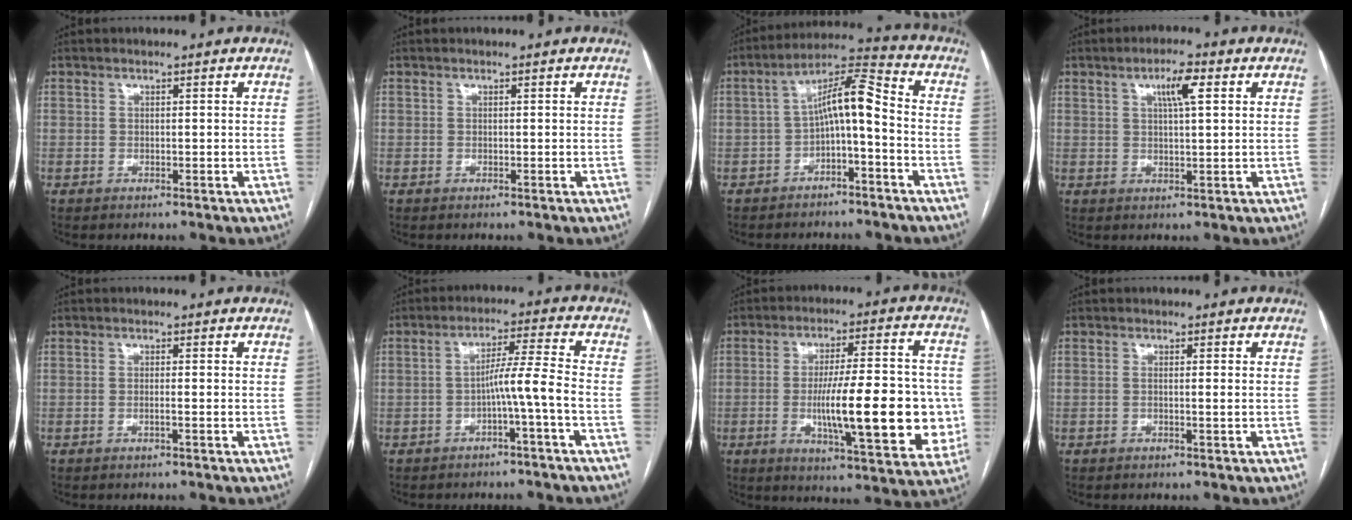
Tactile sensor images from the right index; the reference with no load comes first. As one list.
[{"total": 0.0}, {"total": 9.0, "force": [-2.0, 2.0, 8.5], "torque": [-0.141, 0.040, -0.033]}, {"total": 4.9, "force": [1.9, 0.7, 4.4], "torque": [-0.080, 0.007, 0.033]}, {"total": 0.8, "force": [-0.3, -0.1, 0.8], "torque": [-0.015, 0.000, -0.005]}, {"total": 5.7, "force": [-2.1, -1.3, 5.1], "torque": [-0.084, 0.016, -0.035]}, {"total": 18.5, "force": [-2.7, 4.0, 17.9], "torque": [-0.246, 0.009, -0.031]}, {"total": 1.0, "force": [-0.1, -0.1, 1.0], "torque": [-0.021, -0.001, -0.001]}]